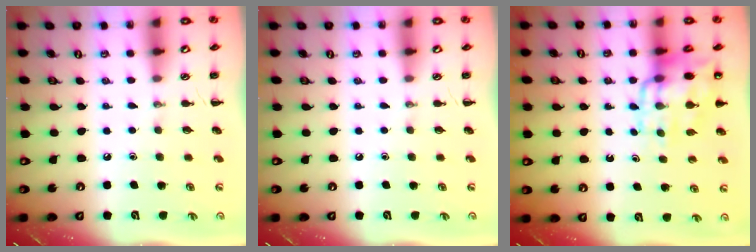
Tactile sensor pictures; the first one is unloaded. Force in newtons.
{"total": 0.0}
{"total": 13.0, "press": 12.6, "slide": 2.9}